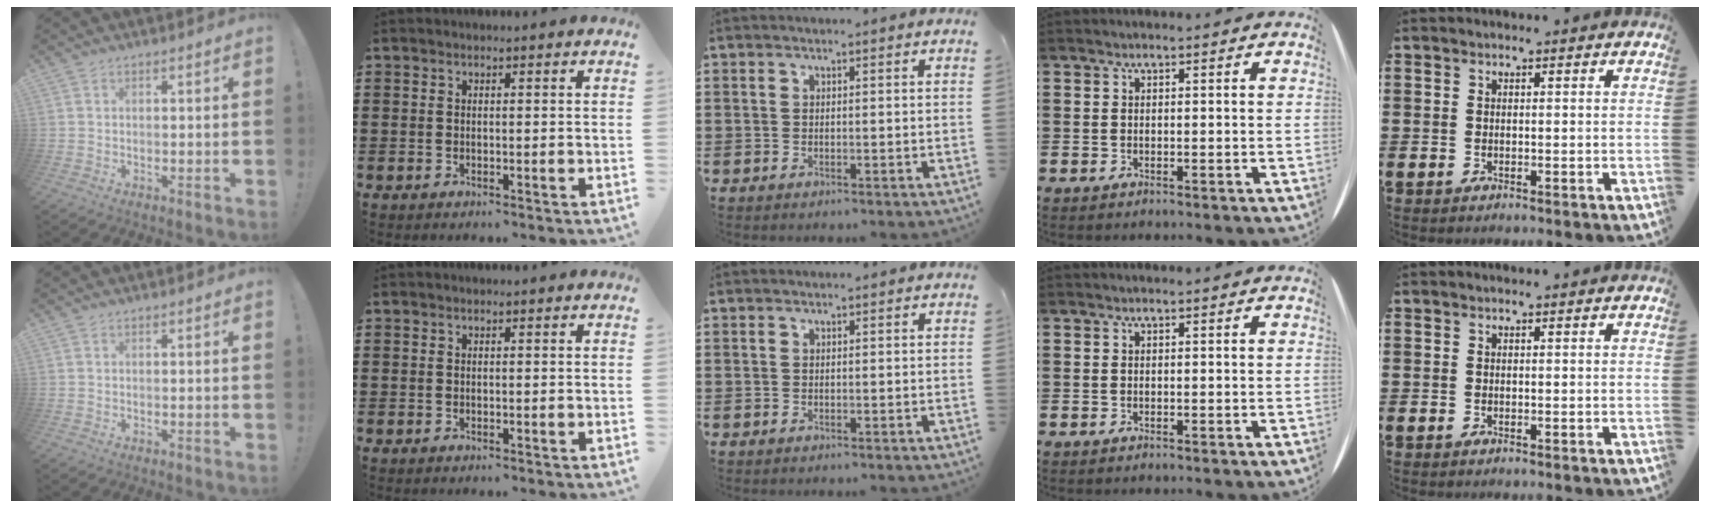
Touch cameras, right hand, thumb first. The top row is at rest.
{}